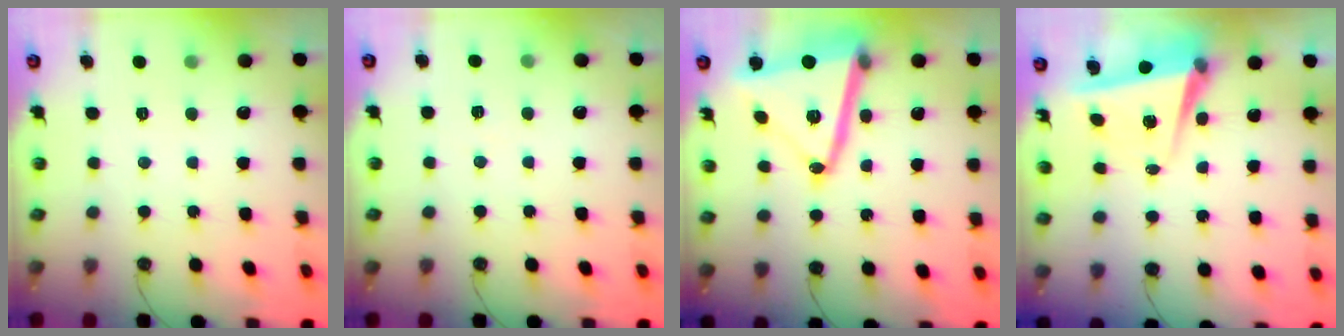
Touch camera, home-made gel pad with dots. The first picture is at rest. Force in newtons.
{"total": 5.4, "press": 3.6, "slide": 4.0}
{"total": 18.7, "press": 18.5, "slide": 2.8}
{"total": 5.2, "press": 4.6, "slide": 2.3}